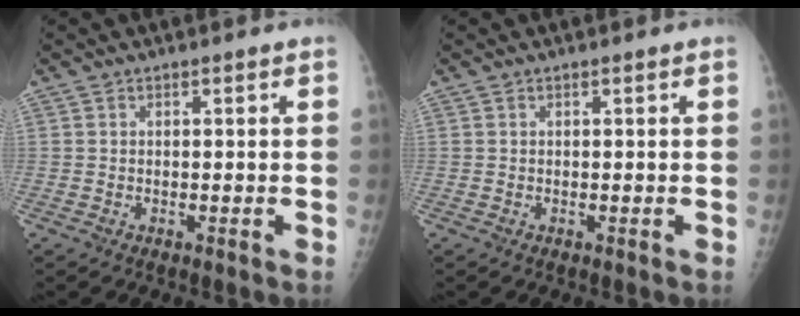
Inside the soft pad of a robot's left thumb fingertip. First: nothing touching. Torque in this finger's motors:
{"motor_torque": [-0.09, 0.09, 0.00, 0.00, 0.00]}